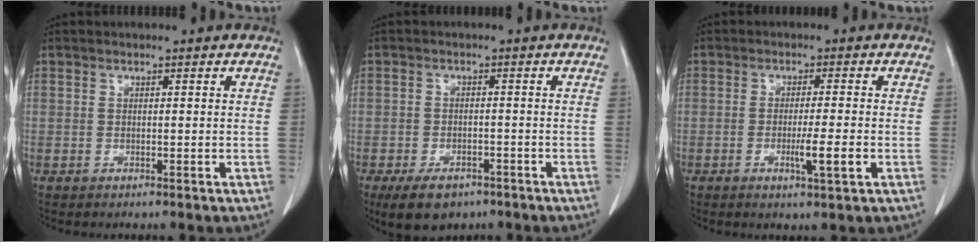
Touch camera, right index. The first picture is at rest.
{"total": 6.2, "force": [-4.3, 3.4, 2.9], "torque": [-0.052, -0.003, -0.064]}
{"total": 4.4, "force": [-1.4, -0.2, 4.2], "torque": [-0.069, -0.008, -0.021]}